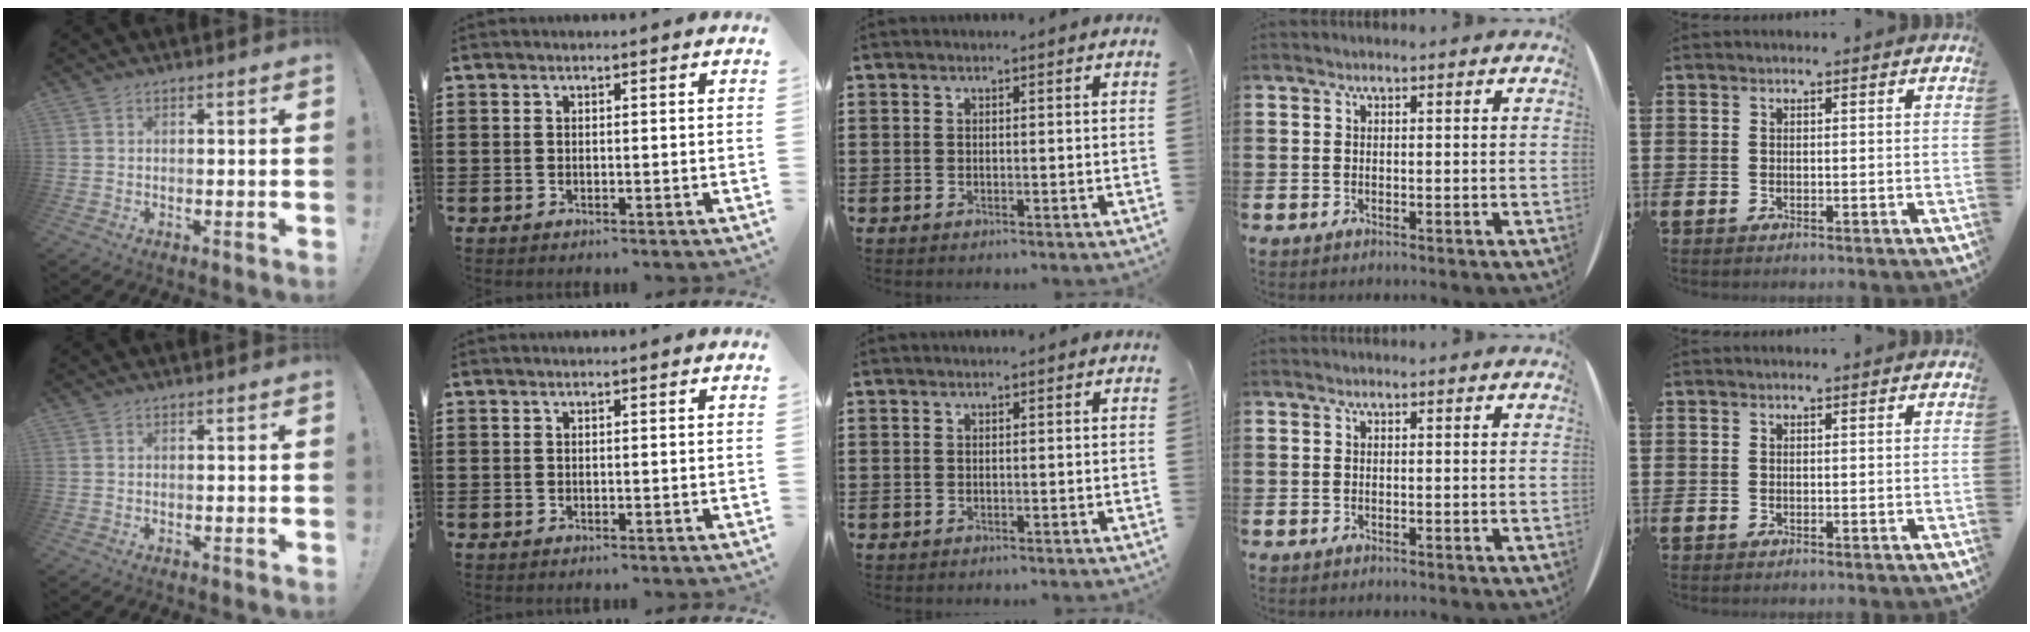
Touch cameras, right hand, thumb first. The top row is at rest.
{}